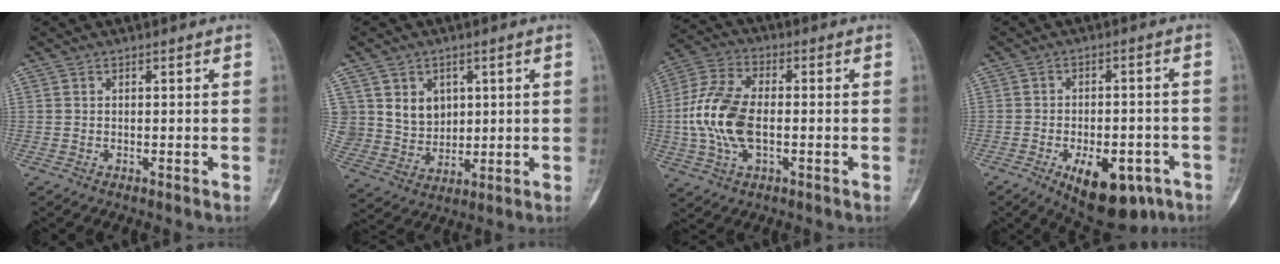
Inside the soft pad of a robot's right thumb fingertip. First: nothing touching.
{"total": 9.1, "force": [3.0, 7.9, 3.3], "torque": [-0.023, -0.017, 0.067]}
{"total": 13.6, "force": [-1.4, 7.6, 11.2], "torque": [-0.238, 0.017, -0.029]}
{"total": 14.0, "force": [-6.9, 7.0, 9.9], "torque": [-0.118, 0.019, -0.086]}